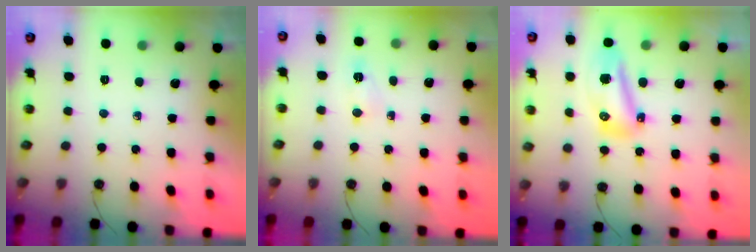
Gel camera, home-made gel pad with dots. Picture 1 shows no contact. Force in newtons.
{"total": 3.5, "press": 3.4, "slide": 0.6}
{"total": 16.8, "press": 13.2, "slide": 10.4}